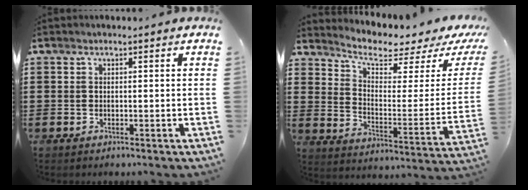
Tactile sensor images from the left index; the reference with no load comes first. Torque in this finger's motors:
{"motor_torque": [1.57, -0.57, 0.15, 0.07]}